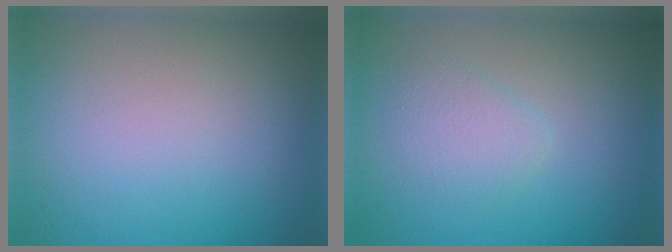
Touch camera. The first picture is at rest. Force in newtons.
{"total": 1.9, "press": 1.9, "slide": 0.1}